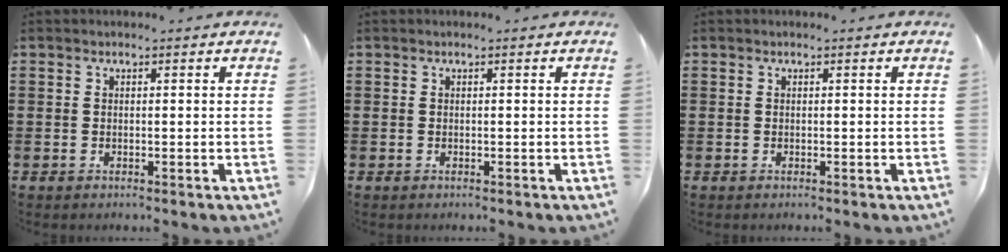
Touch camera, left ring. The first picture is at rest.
{"total": 0.0}
{"total": 0.0}